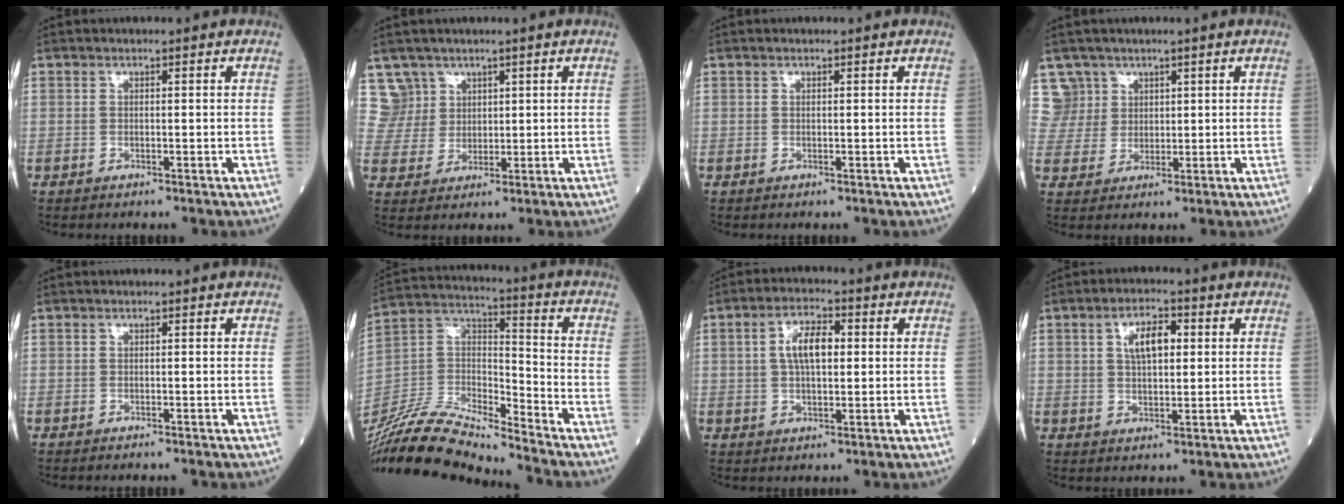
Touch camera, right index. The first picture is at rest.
{"total": 5.3, "force": [3.5, 3.9, -1.0], "torque": [0.029, 0.009, 0.074]}
{"total": 0.0}
{"total": 5.6, "force": [3.4, 4.3, -1.1], "torque": [0.032, 0.010, 0.073]}
{"total": 0.5, "force": [-0.5, 0.0, 0.2], "torque": [0.001, 0.000, -0.009]}
{"total": 17.6, "force": [-16.6, 0.8, 5.7], "torque": [-0.111, 0.023, -0.309]}
{"total": 6.3, "force": [1.1, 2.6, 5.6], "torque": [-0.108, 0.014, 0.017]}
{"total": 5.5, "force": [1.6, 2.4, 4.8], "torque": [-0.086, 0.011, 0.028]}